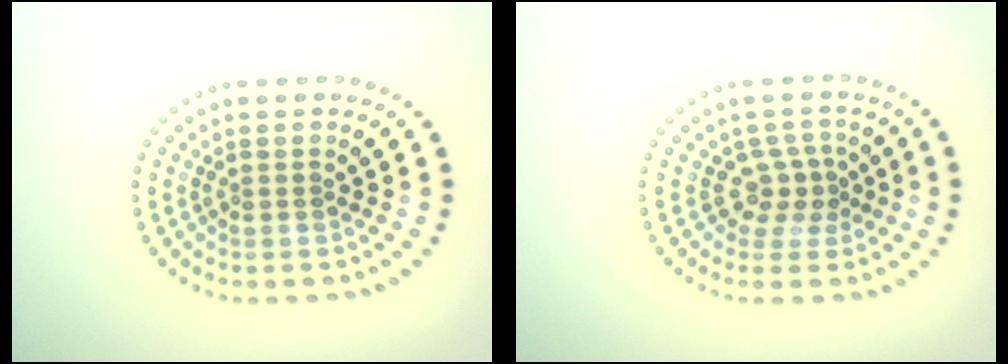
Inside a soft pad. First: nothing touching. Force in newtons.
{"total": 2.6, "press": 1.8, "slide": 1.9}